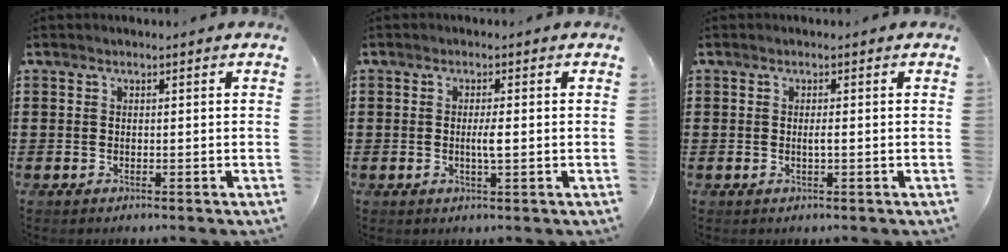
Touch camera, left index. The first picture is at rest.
{"total": 2.3, "force": [-0.2, 0.3, 2.3], "torque": [-0.044, -0.003, -0.005]}
{"total": 1.0, "force": [-0.1, 0.0, 1.0], "torque": [-0.019, -0.004, -0.002]}